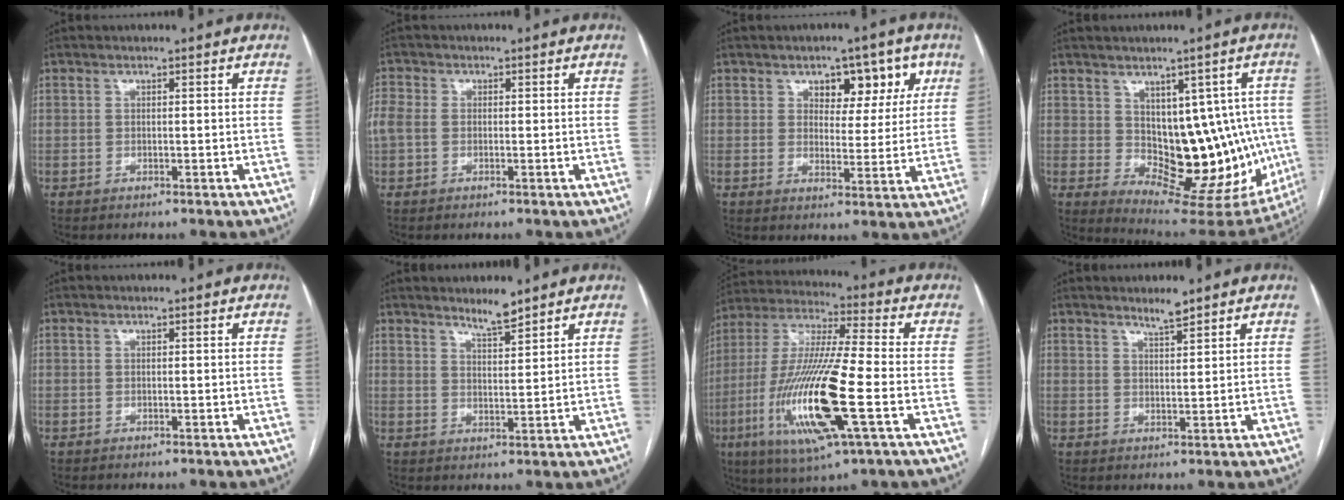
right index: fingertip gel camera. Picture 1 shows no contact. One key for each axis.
{"total": 4.0, "fx": -0.2, "fy": 3.1, "fz": 2.6, "tx": -0.084, "ty": 0.015, "tz": -0.003}
{"total": 7.6, "fx": 3.8, "fy": 4.6, "fz": 4.7, "tx": -0.045, "ty": 0.015, "tz": 0.054}
{"total": 15.3, "fx": -0.4, "fy": 8.7, "fz": 12.6, "tx": -0.143, "ty": 0.009, "tz": 0.020}
{"total": 0.0}
{"total": 3.8, "fx": 3.4, "fy": 0.3, "fz": 1.7, "tx": -0.035, "ty": -0.007, "tz": 0.061}
{"total": 20.2, "fx": -5.7, "fy": 1.8, "fz": 19.3, "tx": -0.417, "ty": -0.026, "tz": -0.105}
{"total": 2.7, "fx": 2.4, "fy": 0.1, "fz": 1.3, "tx": -0.027, "ty": -0.005, "tz": 0.043}